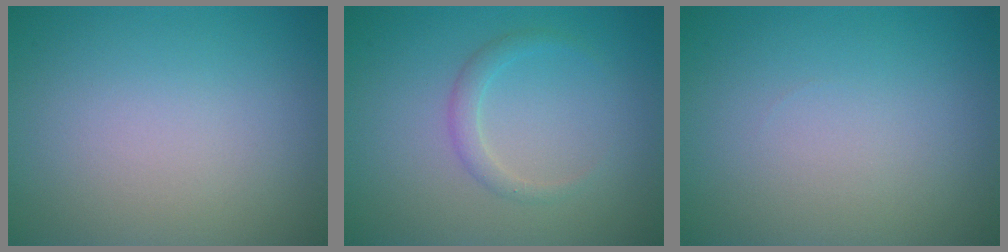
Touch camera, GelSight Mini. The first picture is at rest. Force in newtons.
{"total": 1.5, "press": 1.5, "slide": 0.2}
{"total": 0.0}